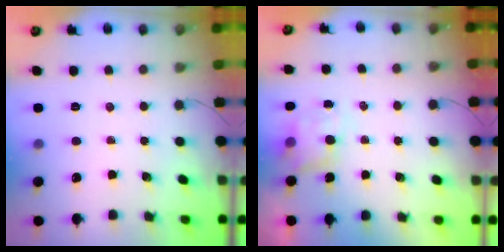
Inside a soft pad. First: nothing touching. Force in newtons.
{"total": 6.2, "press": 6.2, "slide": 0.8}